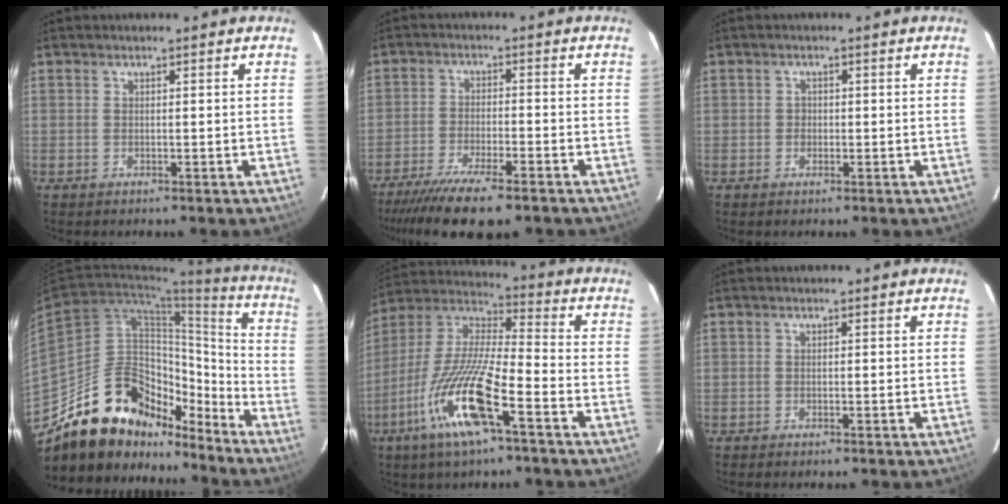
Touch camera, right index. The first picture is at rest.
{"total": 11.2, "force": [-8.9, 1.4, 6.8], "torque": [-0.107, -0.025, -0.144]}
{"total": 1.2, "force": [-0.2, 1.0, 0.5], "torque": [-0.006, 0.003, -0.003]}
{"total": 21.5, "force": [-17.2, 9.1, 9.1], "torque": [-0.181, 0.031, -0.283]}
{"total": 16.4, "force": [-7.7, 2.3, 14.3], "torque": [-0.301, -0.017, -0.147]}
{"total": 0.7, "force": [-0.6, -0.1, 0.4], "torque": [-0.007, 0.000, -0.010]}